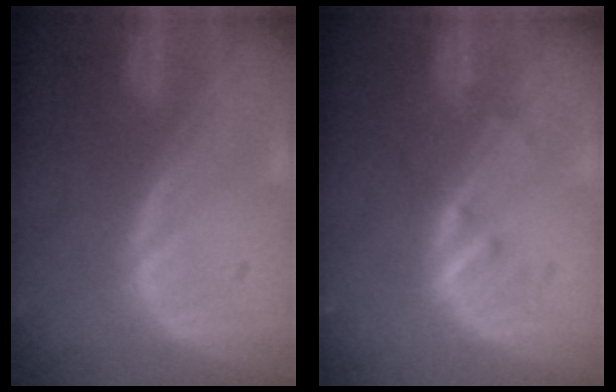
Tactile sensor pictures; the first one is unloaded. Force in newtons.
{"total": 1.9, "press": 1.9, "slide": 0.3}